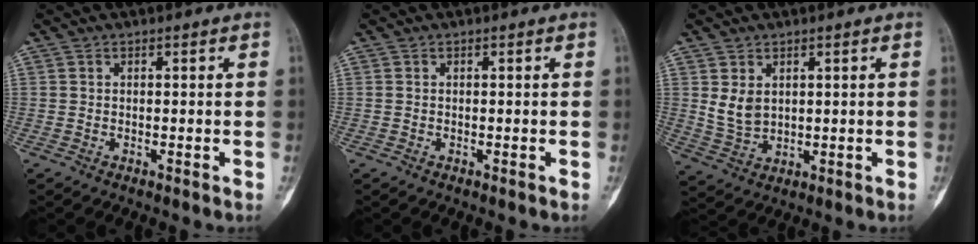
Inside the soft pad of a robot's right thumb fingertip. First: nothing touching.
{"total": 0.0}
{"total": 5.0, "force": [1.6, 3.4, 3.3], "torque": [-0.053, -0.013, 0.046]}